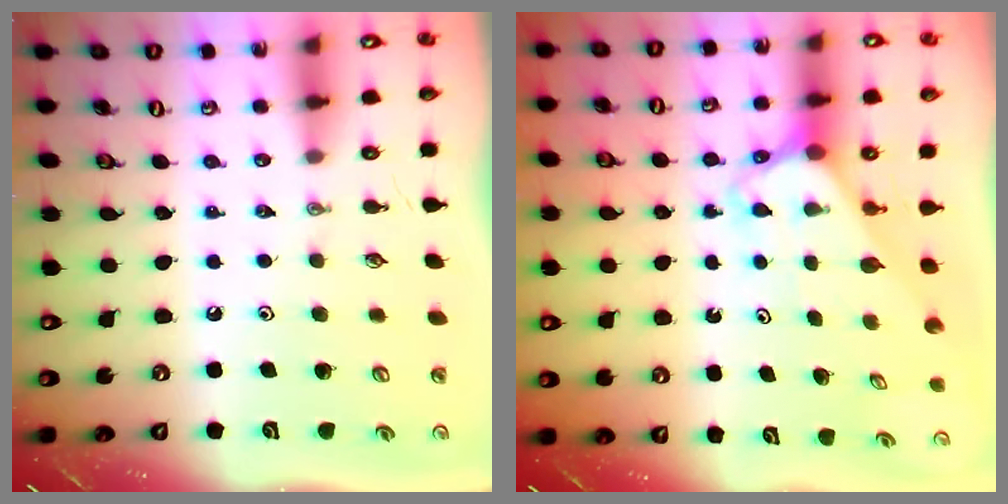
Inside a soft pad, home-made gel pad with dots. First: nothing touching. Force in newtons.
{"total": 2.8, "press": 2.8, "slide": 0.2}